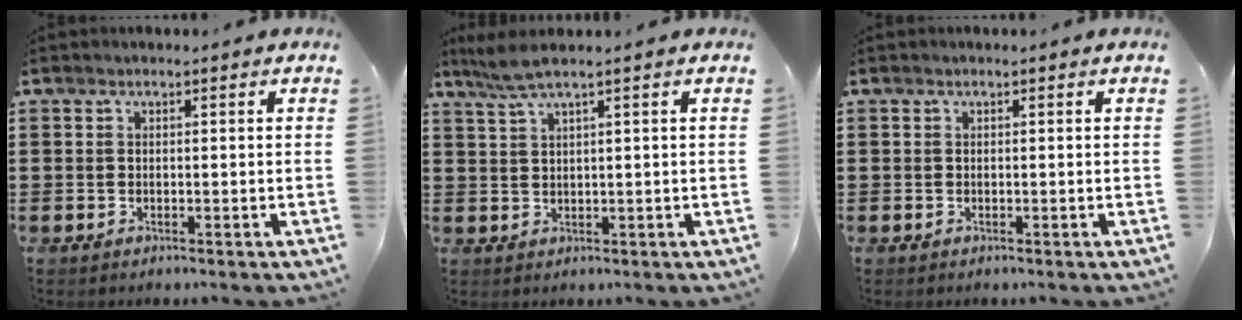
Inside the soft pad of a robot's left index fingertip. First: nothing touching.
{"total": 3.2, "force": [1.8, -0.1, 2.6], "torque": [-0.061, -0.001, 0.031]}
{"total": 0.0}